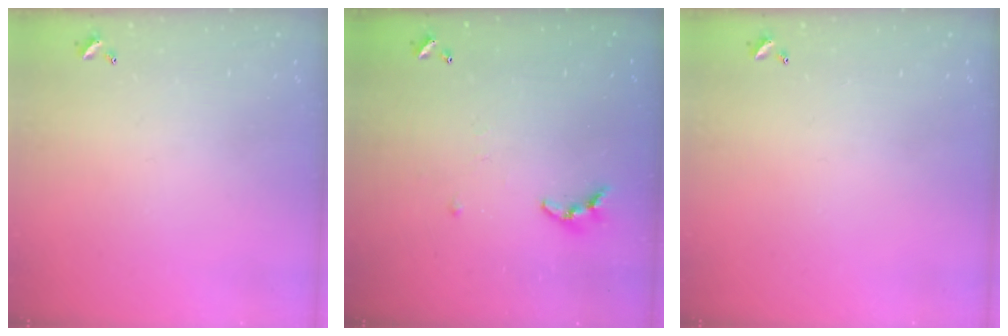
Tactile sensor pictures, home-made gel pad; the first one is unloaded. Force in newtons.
{"total": 6.4, "press": 6.4, "slide": 0.5}
{"total": 0.0}